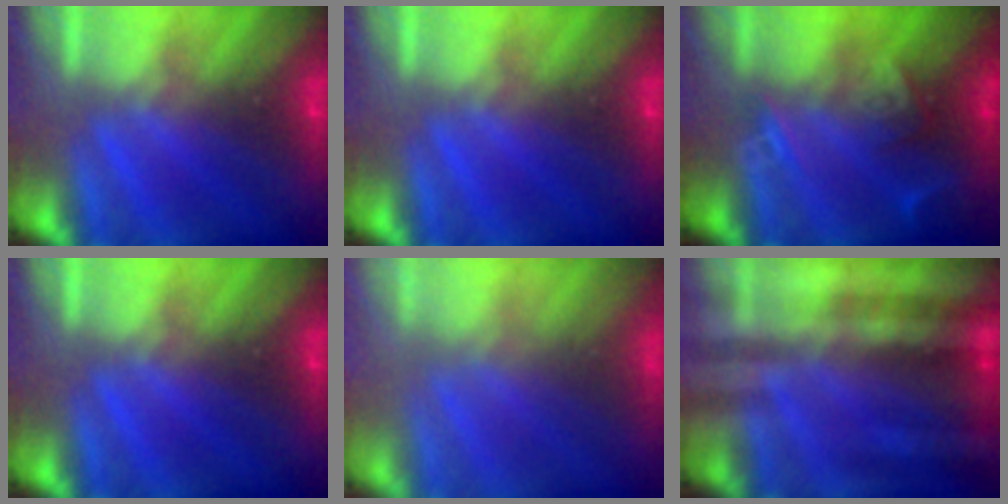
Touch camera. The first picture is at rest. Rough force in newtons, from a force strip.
{"total": 0.0}
{"total": 2.4}
{"total": 0.0}
{"total": 5.9}
{"total": 2.6}